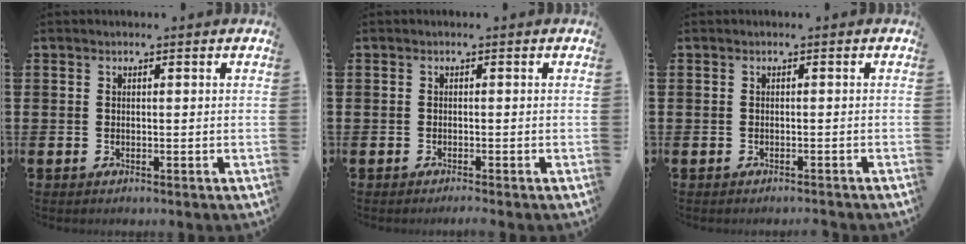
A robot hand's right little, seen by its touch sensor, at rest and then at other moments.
{"total": 0.5, "force": [-0.5, -0.1, 0.2], "torque": [-0.004, -0.003, -0.009]}
{"total": 0.6, "force": [-0.6, -0.2, 0.0], "torque": [0.000, -0.001, -0.012]}